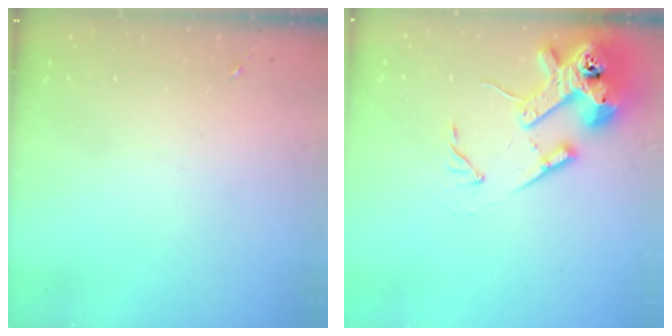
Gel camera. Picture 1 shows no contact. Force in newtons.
{"total": 15.7, "press": 15.5, "slide": 2.1}